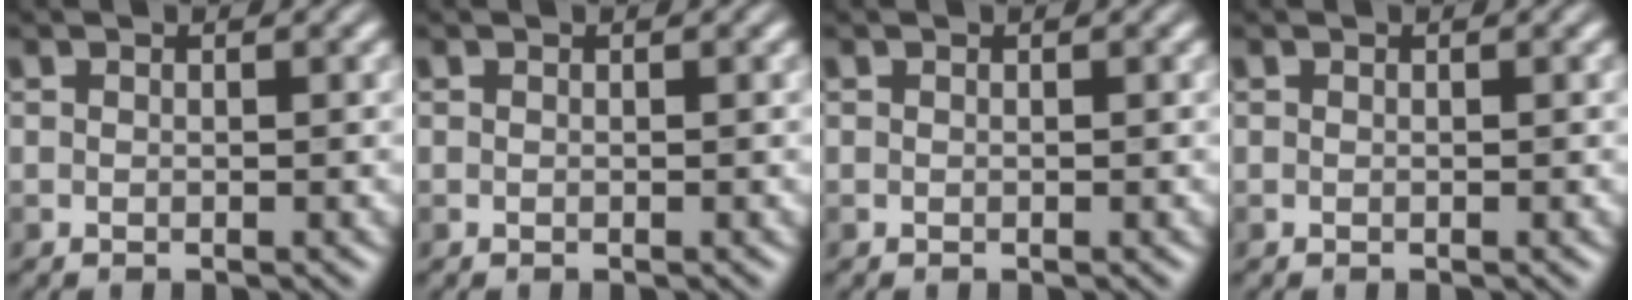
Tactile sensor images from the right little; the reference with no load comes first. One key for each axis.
{"total": 0.0}
{"total": 0.0}
{"total": 0.0}